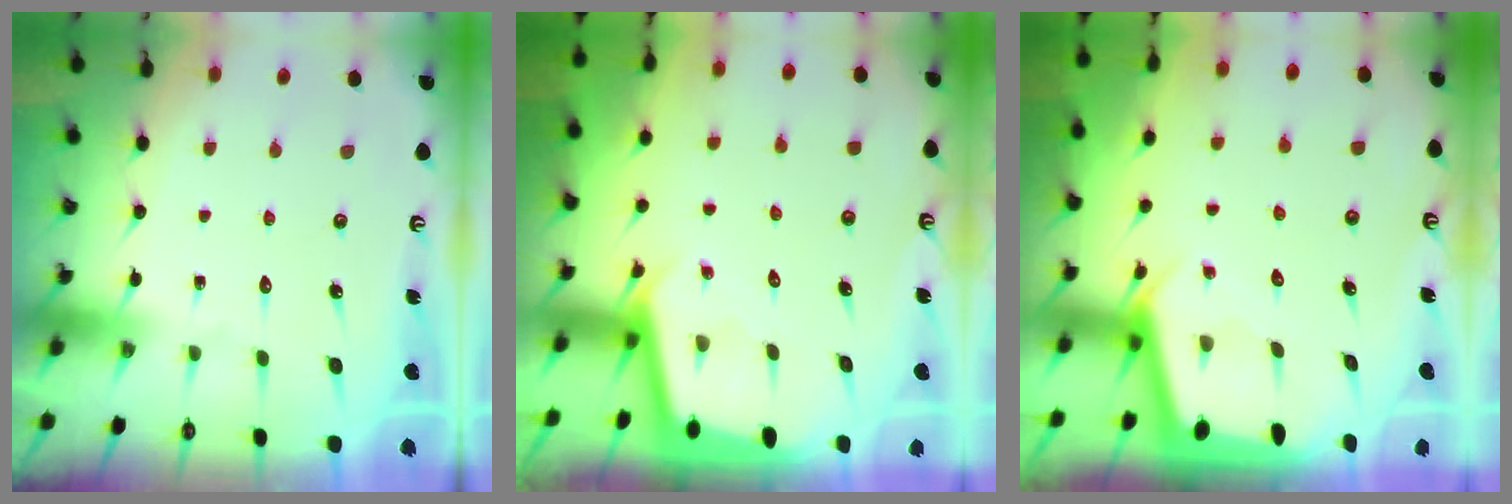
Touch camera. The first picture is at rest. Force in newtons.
{"total": 2.3, "press": 2.3, "slide": 0.1}
{"total": 2.5, "press": 2.5, "slide": 0.2}